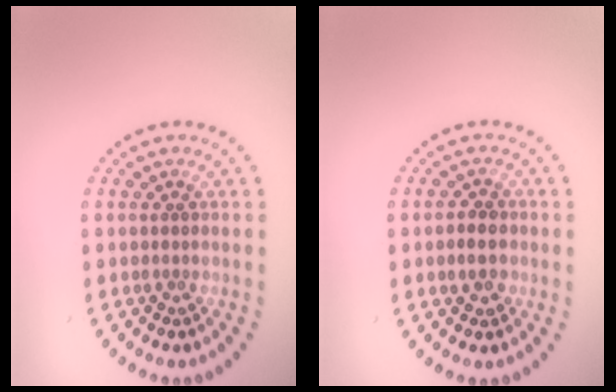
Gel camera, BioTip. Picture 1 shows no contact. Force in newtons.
{"total": 2.1, "press": 2.1, "slide": 0.4}